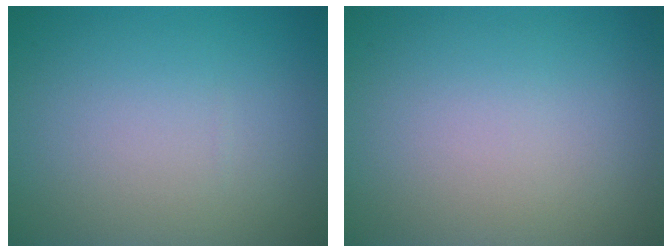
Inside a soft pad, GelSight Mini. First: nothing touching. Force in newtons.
{"total": 0.0}